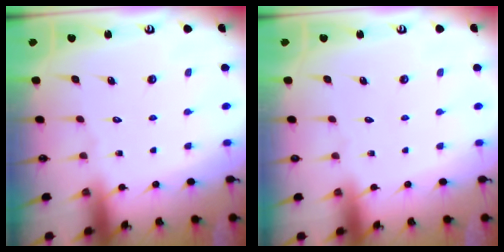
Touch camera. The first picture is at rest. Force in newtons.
{"total": 0.0}